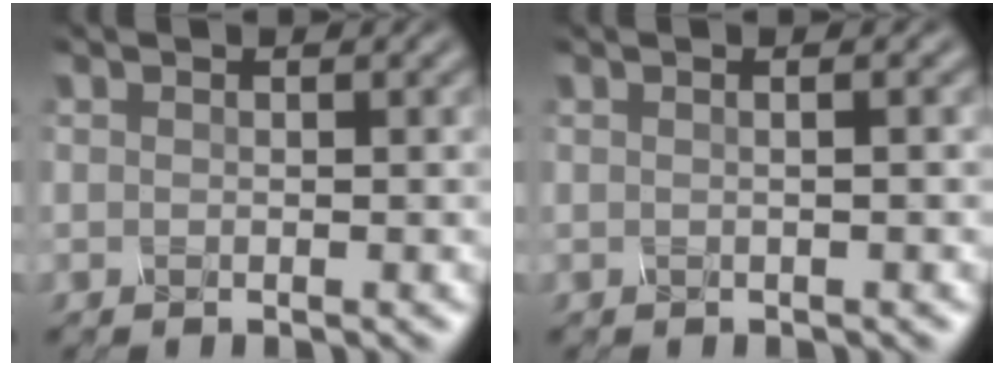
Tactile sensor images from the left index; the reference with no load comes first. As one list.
[{"total": 1.8, "force": [0.4, 0.9, 1.6], "torque": [-0.007, 0.000, -0.015]}]